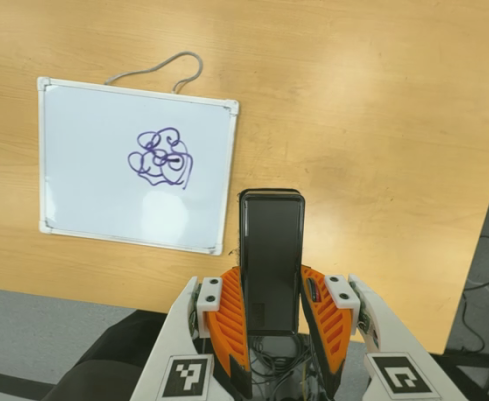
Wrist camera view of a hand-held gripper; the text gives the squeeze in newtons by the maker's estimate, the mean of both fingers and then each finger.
{"total": 4.7, "left": 3.1, "right": 6.4}